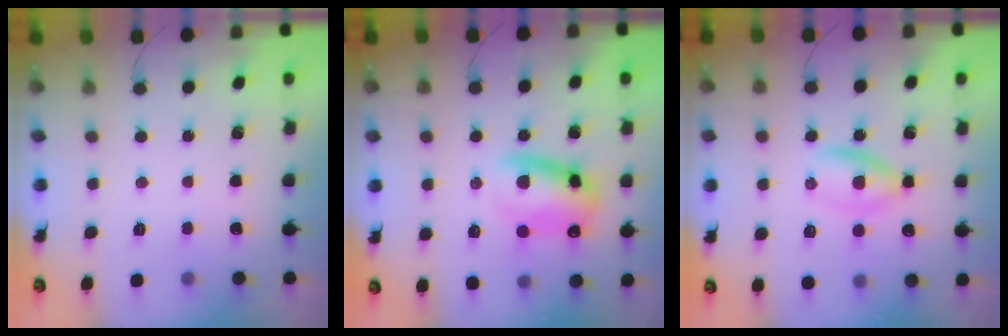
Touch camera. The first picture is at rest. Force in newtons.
{"total": 10.8, "press": 10.5, "slide": 2.5}
{"total": 3.0, "press": 2.9, "slide": 0.9}